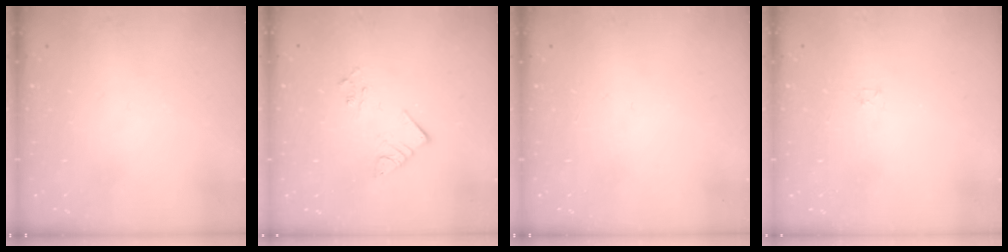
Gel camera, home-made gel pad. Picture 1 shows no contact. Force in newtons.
{"total": 5.5, "press": 5.5, "slide": 0.4}
{"total": 0.0}
{"total": 1.2, "press": 1.2, "slide": 0.2}